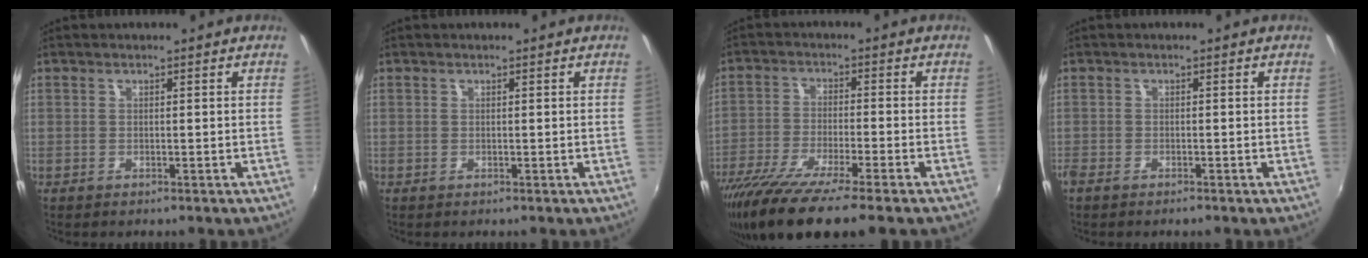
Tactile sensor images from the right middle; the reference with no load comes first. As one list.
[{"total": 0.0}, {"total": 15.2, "force": [-11.7, 0.9, 9.7], "torque": [-0.200, -0.053, -0.204]}, {"total": 2.3, "force": [-1.9, 0.8, 1.0], "torque": [-0.028, -0.011, -0.037]}]